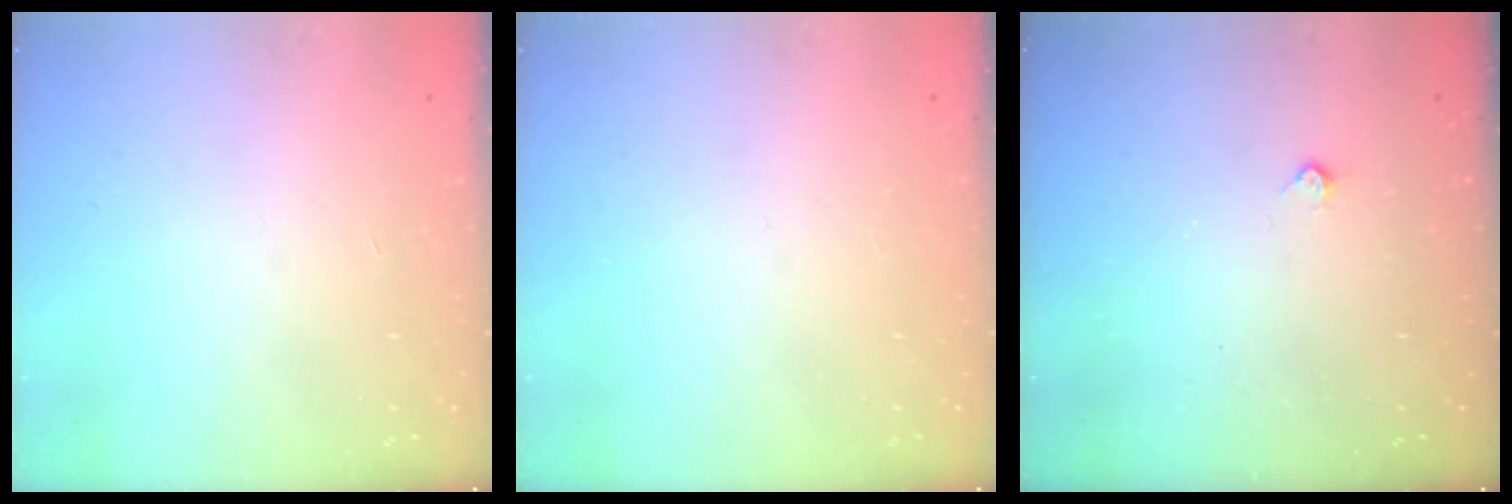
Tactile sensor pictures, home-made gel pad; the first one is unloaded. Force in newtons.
{"total": 0.0}
{"total": 2.2, "press": 2.2, "slide": 0.4}